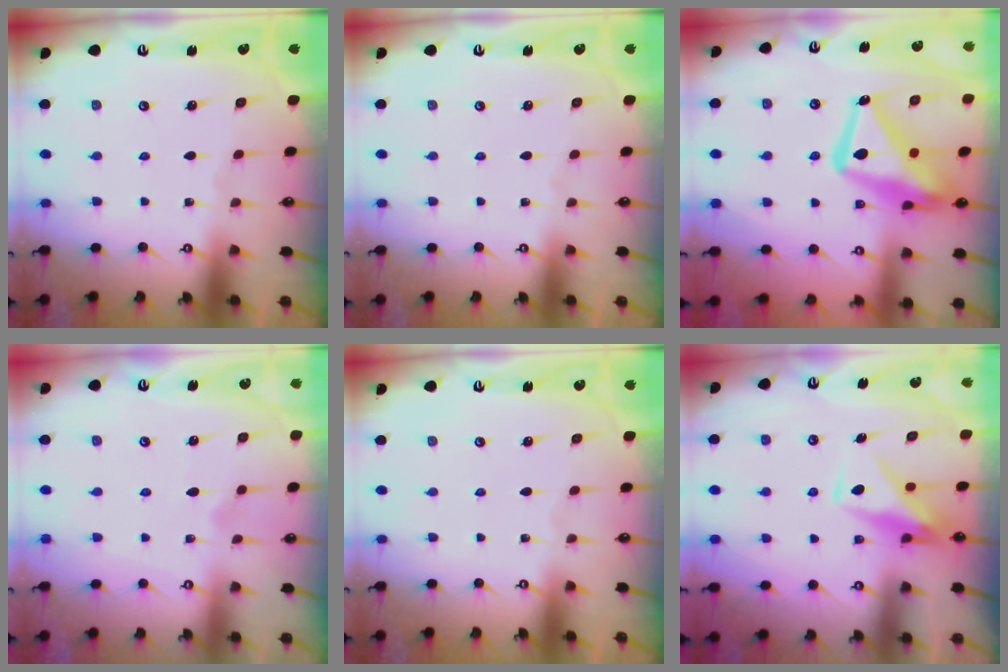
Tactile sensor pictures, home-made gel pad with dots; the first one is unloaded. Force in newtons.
{"total": 0.0}
{"total": 18.1, "press": 18.0, "slide": 1.8}
{"total": 7.5, "press": 7.5, "slide": 0.4}
{"total": 0.0}
{"total": 10.2, "press": 10.2, "slide": 0.8}